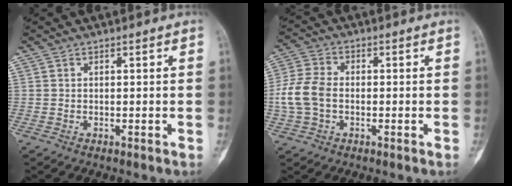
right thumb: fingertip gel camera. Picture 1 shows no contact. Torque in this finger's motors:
{"motor_torque": [-0.06, 0.33, 0.59, -0.11, 0.21]}